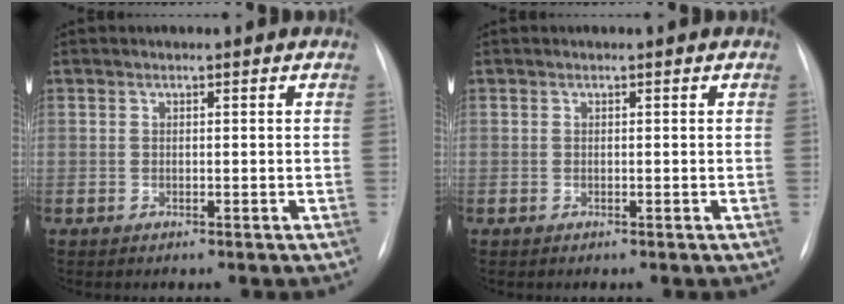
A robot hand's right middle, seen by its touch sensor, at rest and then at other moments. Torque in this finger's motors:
{"motor_torque": [-0.04, -0.03, 0.00, 0.00]}